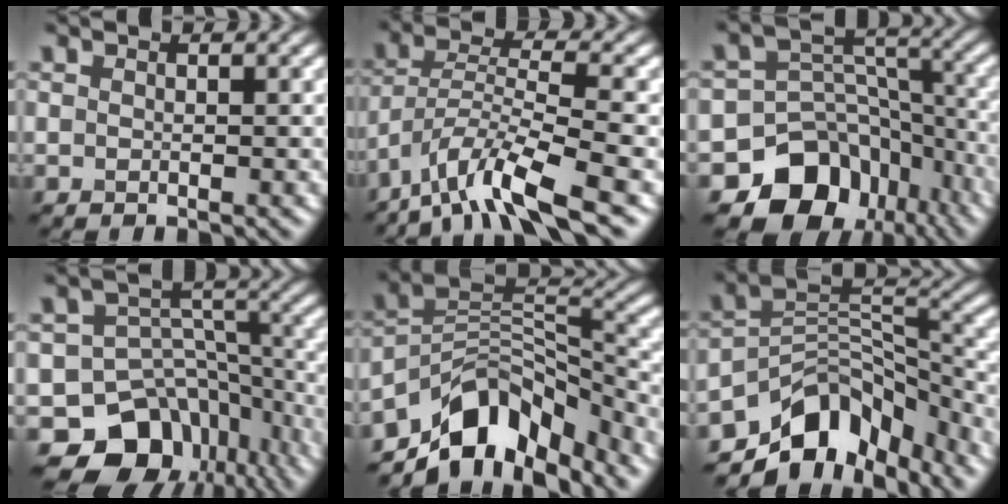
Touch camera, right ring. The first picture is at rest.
{"total": 7.9, "force": [-5.7, 1.5, 5.2], "torque": [-0.091, -0.001, -0.110]}
{"total": 11.9, "force": [-7.4, 8.5, 3.7], "torque": [-0.050, 0.002, -0.112]}
{"total": 12.9, "force": [-8.8, 8.6, 3.8], "torque": [-0.052, 0.006, -0.125]}
{"total": 10.0, "force": [-7.2, 4.9, 4.9], "torque": [-0.065, 0.002, -0.135]}
{"total": 9.8, "force": [-6.8, 5.6, 4.3], "torque": [-0.048, 0.001, -0.125]}